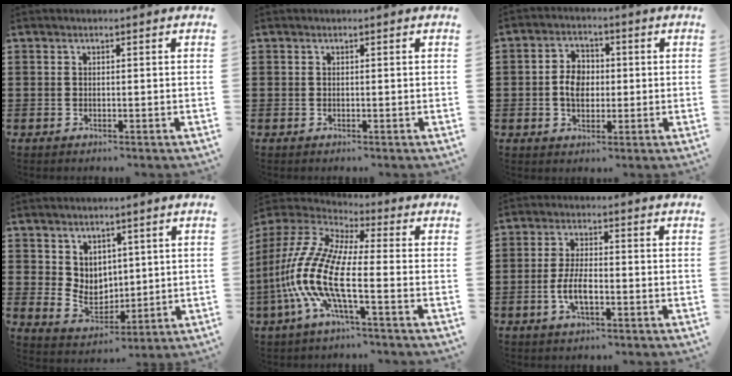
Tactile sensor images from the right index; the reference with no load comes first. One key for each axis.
{"total": 0.0}
{"total": 4.9, "fx": -0.4, "fy": 3.6, "fz": 3.4, "tx": -0.069, "ty": 0.006, "tz": -0.013}
{"total": 5.4, "fx": 2.9, "fy": 4.4, "fz": 1.1, "tx": -0.037, "ty": -0.002, "tz": 0.055}
{"total": 12.4, "fx": -4.3, "fy": 3.5, "fz": 11.1, "tx": -0.280, "ty": -0.023, "tz": -0.099}
{"total": 5.1, "fx": -1.5, "fy": 2.0, "fz": 4.5, "tx": -0.104, "ty": -0.004, "tz": -0.035}